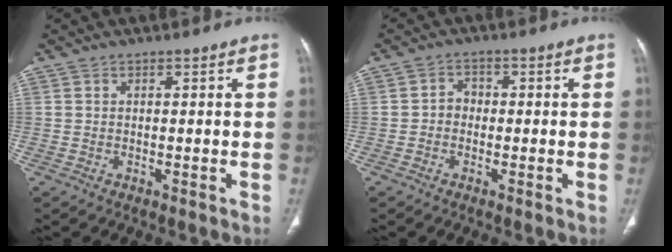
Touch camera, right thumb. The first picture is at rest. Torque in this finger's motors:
{"motor_torque": [0.06, 0.33, 0.53, 0.18, 0.05]}